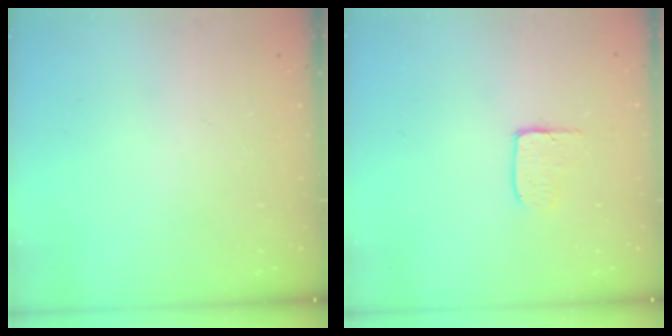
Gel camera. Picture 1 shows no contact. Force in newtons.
{"total": 4.0, "press": 4.0, "slide": 0.4}